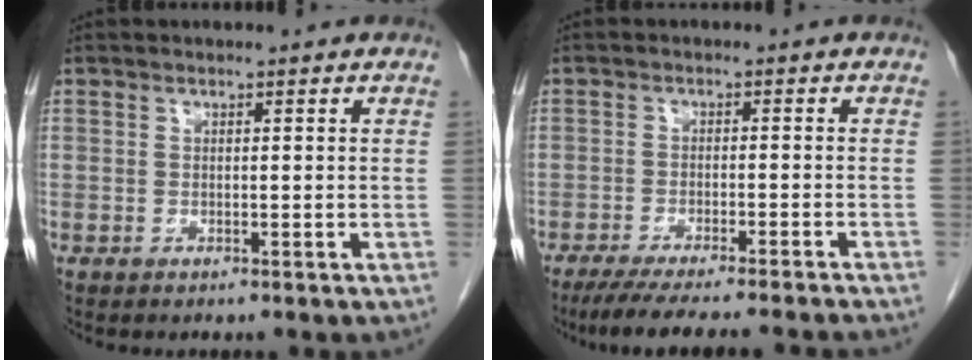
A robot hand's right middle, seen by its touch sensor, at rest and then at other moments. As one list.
[{"total": 13.6, "force": [-12.1, -0.1, 6.3], "torque": [-0.084, -0.028, -0.171]}]